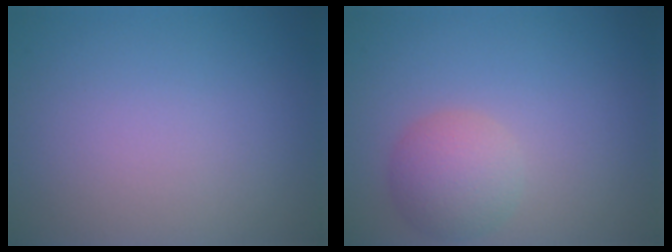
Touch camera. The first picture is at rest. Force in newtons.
{"total": 3.6, "press": 3.6, "slide": 0.2}